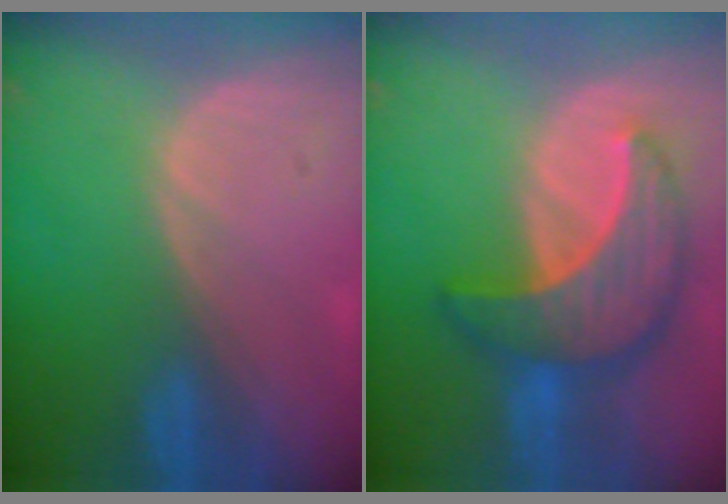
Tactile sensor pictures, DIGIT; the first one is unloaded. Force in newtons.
{"total": 9.9, "press": 9.8, "slide": 0.6}